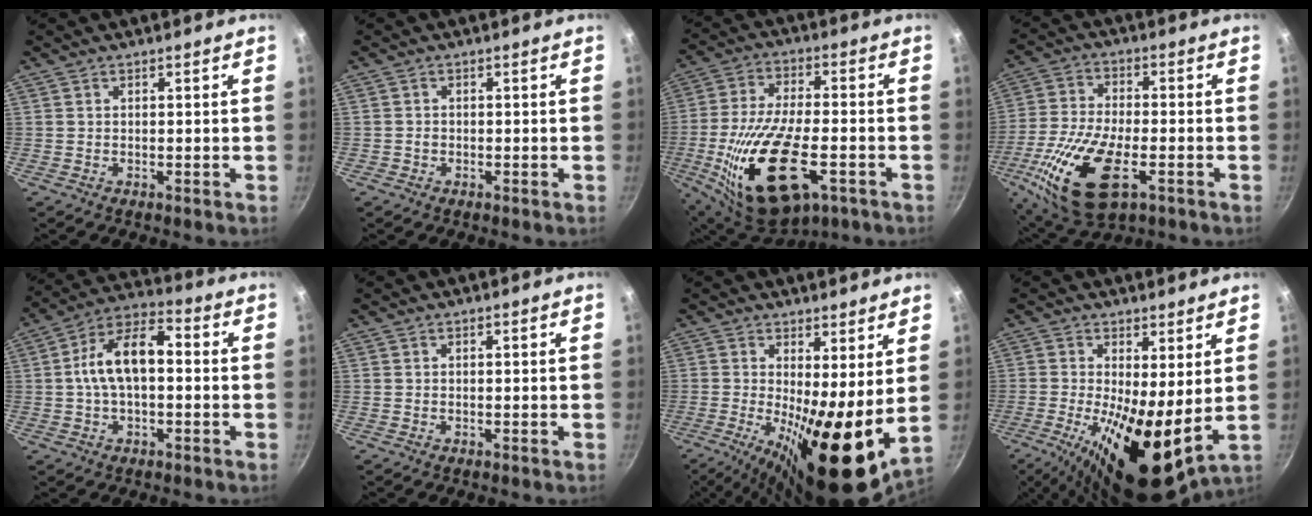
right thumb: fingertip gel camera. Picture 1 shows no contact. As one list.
[{"total": 0.9, "force": [-0.3, 0.9, 0.1], "torque": [-0.001, 0.005, -0.003]}, {"total": 23.1, "force": [-7.5, 10.5, 19.1], "torque": [-0.357, 0.010, -0.119]}, {"total": 18.5, "force": [-6.5, 8.4, 15.2], "torque": [-0.305, -0.002, -0.122]}, {"total": 12.4, "force": [0.1, 6.5, 10.5], "torque": [-0.170, 0.041, -0.009]}, {"total": 0.0}, {"total": 16.3, "force": [0.6, 4.9, 15.6], "torque": [-0.234, -0.035, 0.013]}, {"total": 15.3, "force": [-0.3, 5.5, 14.2], "torque": [-0.233, -0.033, 0.001]}]